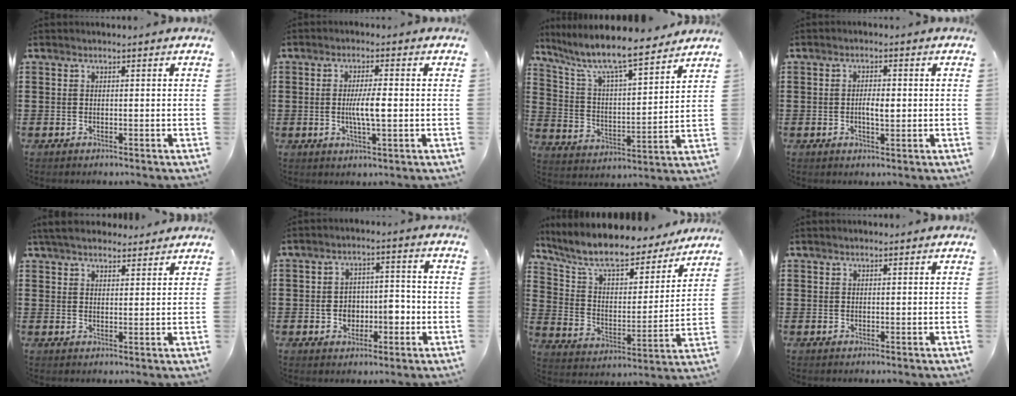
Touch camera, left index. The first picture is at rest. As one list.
[{"total": 4.8, "force": [-0.2, 0.8, 4.7], "torque": [-0.089, -0.002, -0.008]}, {"total": 8.1, "force": [7.0, 0.8, 3.9], "torque": [-0.107, -0.045, 0.115]}, {"total": 2.8, "force": [0.0, 0.9, 2.7], "torque": [-0.050, 0.000, -0.001]}, {"total": 4.8, "force": [4.4, 1.2, 1.4], "torque": [-0.040, -0.006, 0.083]}, {"total": 5.2, "force": [-1.4, 4.0, 3.0], "torque": [-0.057, 0.007, -0.030]}, {"total": 9.8, "force": [8.9, 1.7, 3.8], "torque": [-0.113, -0.055, 0.153]}, {"total": 0.7, "force": [0.6, 0.1, 0.4], "torque": [-0.007, 0.001, 0.012]}]